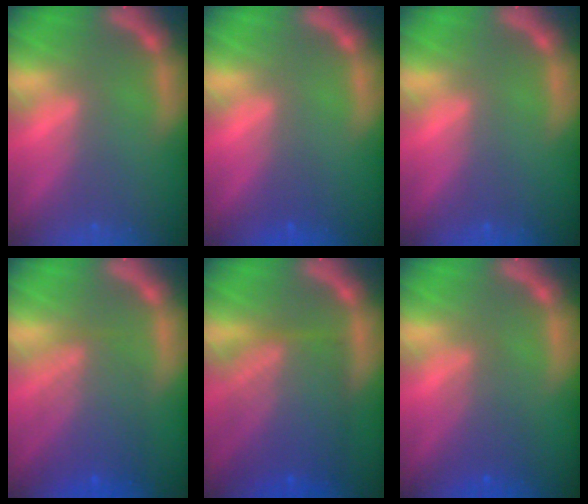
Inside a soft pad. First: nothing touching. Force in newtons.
{"total": 1.0}
{"total": 0.0}
{"total": 6.1}
{"total": 9.1}
{"total": 3.0}